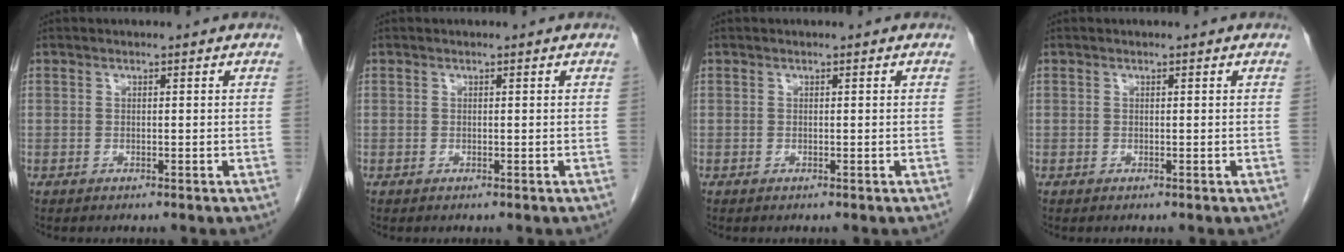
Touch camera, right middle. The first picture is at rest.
{"total": 0.0}
{"total": 0.0}
{"total": 0.0}